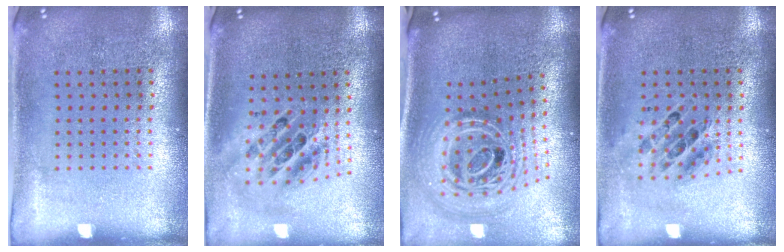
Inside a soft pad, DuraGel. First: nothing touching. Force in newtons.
{"total": 2.0, "press": 1.6, "slide": 1.3}
{"total": 2.9, "press": 2.0, "slide": 2.1}
{"total": 0.7, "press": 0.6, "slide": 0.2}